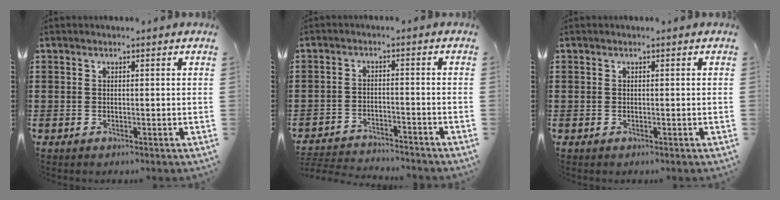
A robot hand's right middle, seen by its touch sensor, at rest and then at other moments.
{"total": 3.4, "force": [-3.4, 0.3, 0.2], "torque": [-0.009, 0.002, -0.073]}
{"total": 0.0}